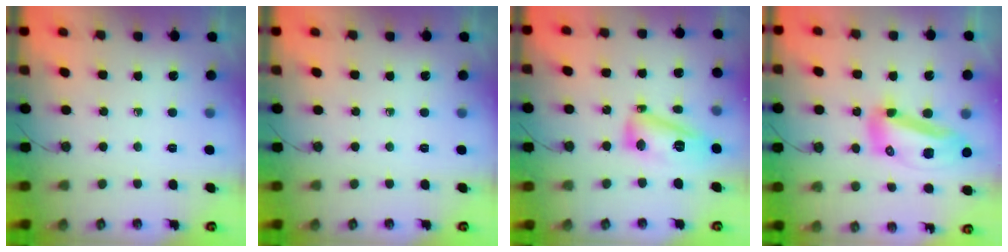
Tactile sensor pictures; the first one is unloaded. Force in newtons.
{"total": 0.0}
{"total": 14.7, "press": 14.7, "slide": 1.2}
{"total": 13.3, "press": 13.2, "slide": 1.4}